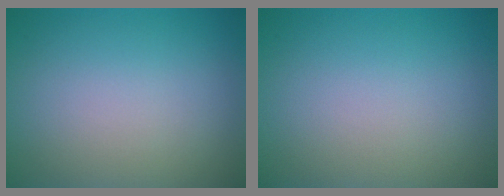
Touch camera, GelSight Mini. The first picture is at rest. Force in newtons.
{"total": 0.0}